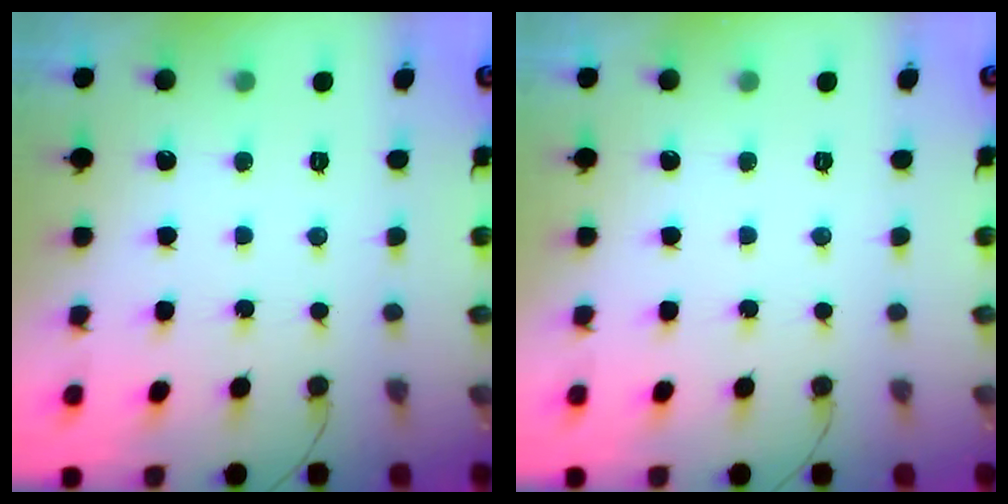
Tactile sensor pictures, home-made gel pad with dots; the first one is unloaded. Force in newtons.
{"total": 0.0}